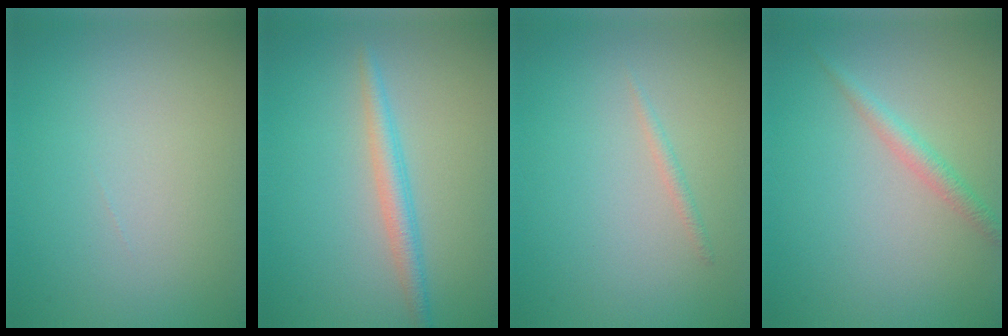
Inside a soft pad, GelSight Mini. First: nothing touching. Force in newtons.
{"total": 2.3, "press": 2.3, "slide": 0.1}
{"total": 0.7, "press": 0.7, "slide": 0.1}
{"total": 1.7, "press": 1.7, "slide": 0.0}